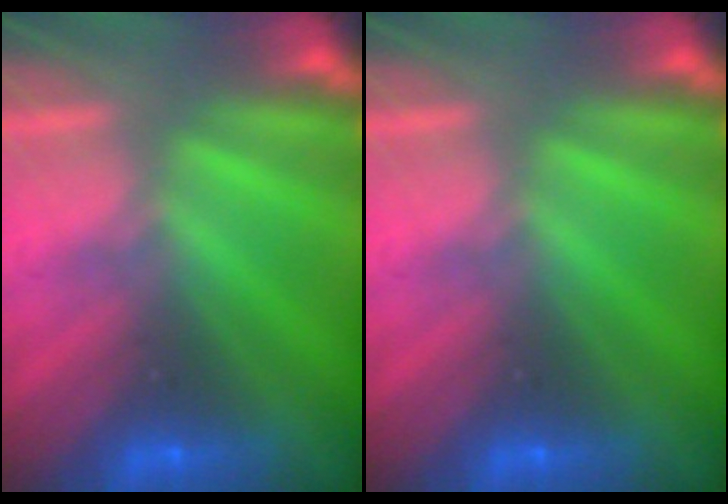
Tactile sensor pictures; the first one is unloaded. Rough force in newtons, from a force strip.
{"total": 0.0}